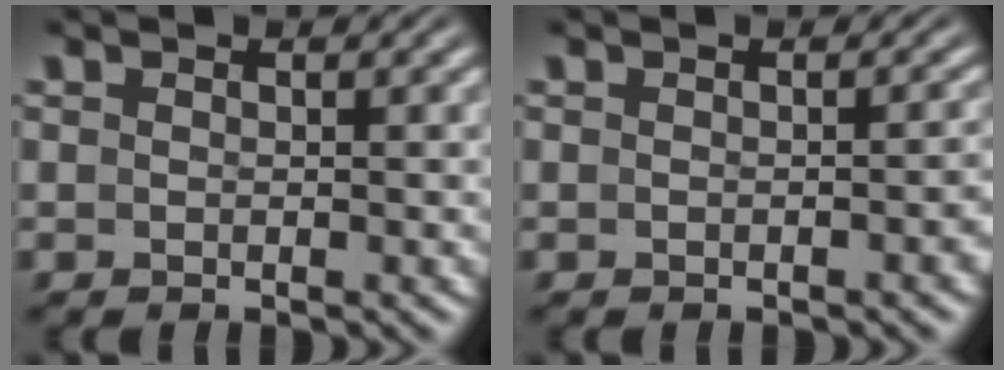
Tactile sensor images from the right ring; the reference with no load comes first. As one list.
[{"total": 0.9, "force": [-0.7, 0.0, 0.5], "torque": [-0.009, 0.003, -0.010]}]